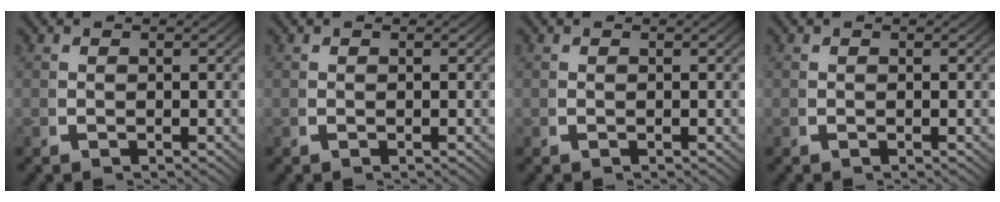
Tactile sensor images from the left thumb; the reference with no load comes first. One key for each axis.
{"total": 0.0}
{"total": 0.0}
{"total": 0.0}